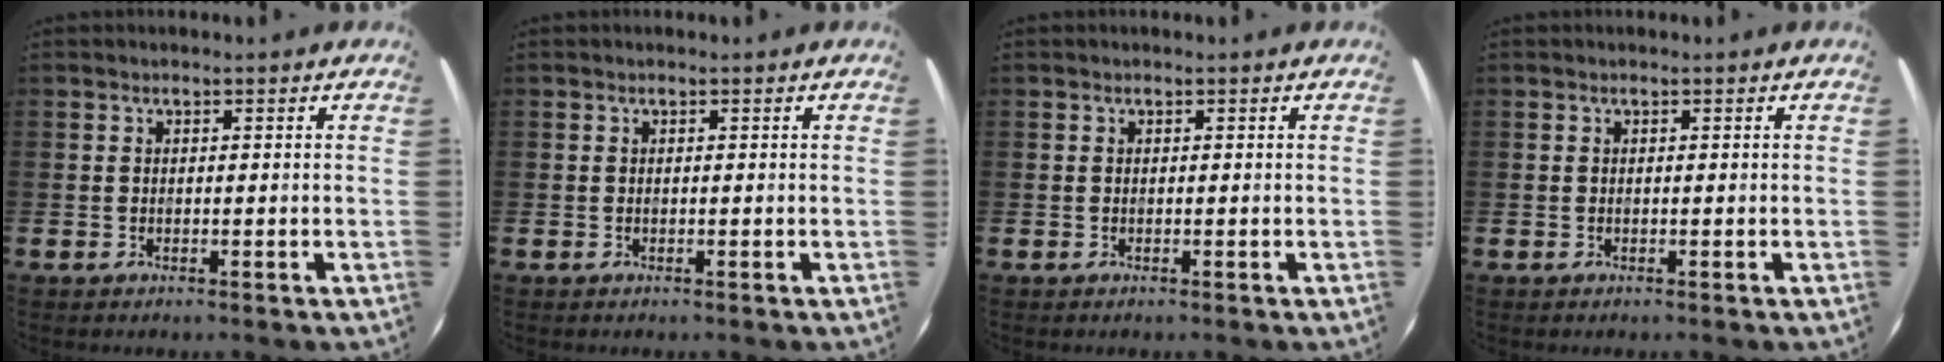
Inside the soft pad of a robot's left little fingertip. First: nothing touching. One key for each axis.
{"total": 0.0}
{"total": 0.0}
{"total": 0.0}